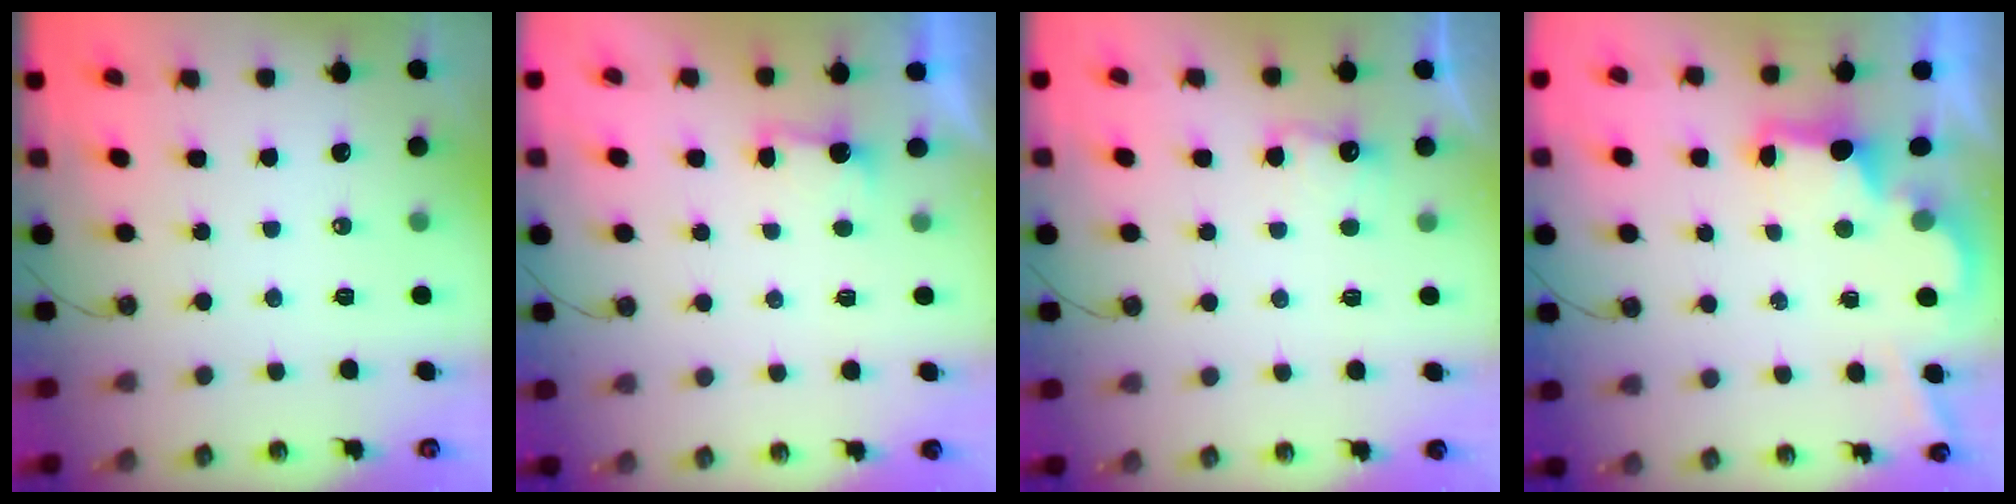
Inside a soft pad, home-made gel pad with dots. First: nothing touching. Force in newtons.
{"total": 1.6, "press": 1.4, "slide": 0.7}
{"total": 3.9, "press": 3.8, "slide": 0.9}
{"total": 2.6, "press": 2.5, "slide": 0.7}